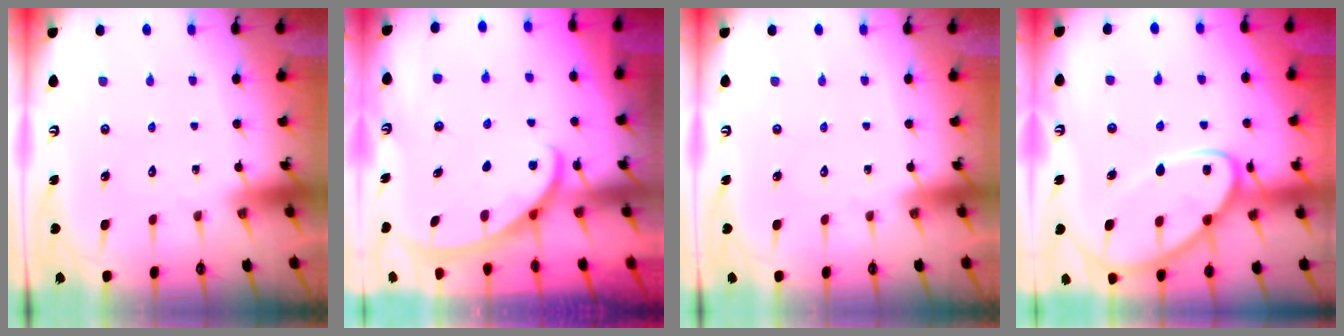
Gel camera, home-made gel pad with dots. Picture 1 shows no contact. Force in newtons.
{"total": 2.8, "press": 2.8, "slide": 0.4}
{"total": 0.0}
{"total": 17.8, "press": 17.7, "slide": 1.5}